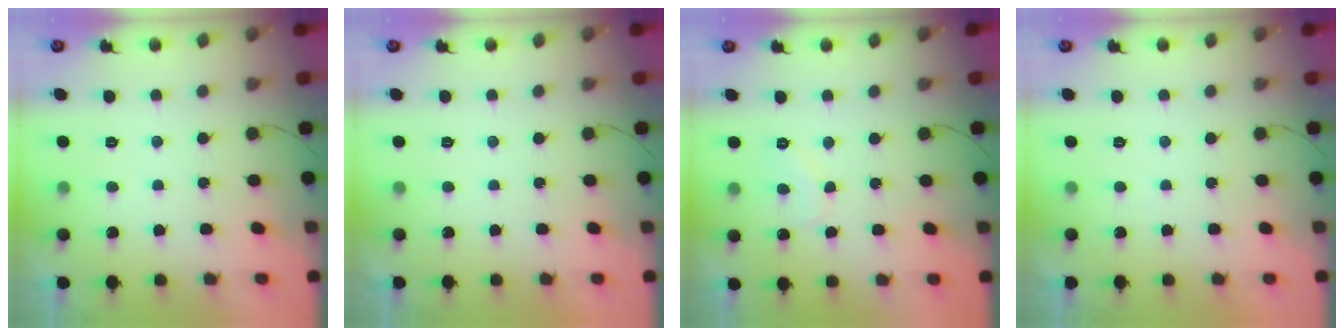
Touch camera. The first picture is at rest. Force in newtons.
{"total": 1.7, "press": 1.7, "slide": 0.0}
{"total": 6.9, "press": 6.9, "slide": 0.7}
{"total": 1.7, "press": 1.7, "slide": 0.0}